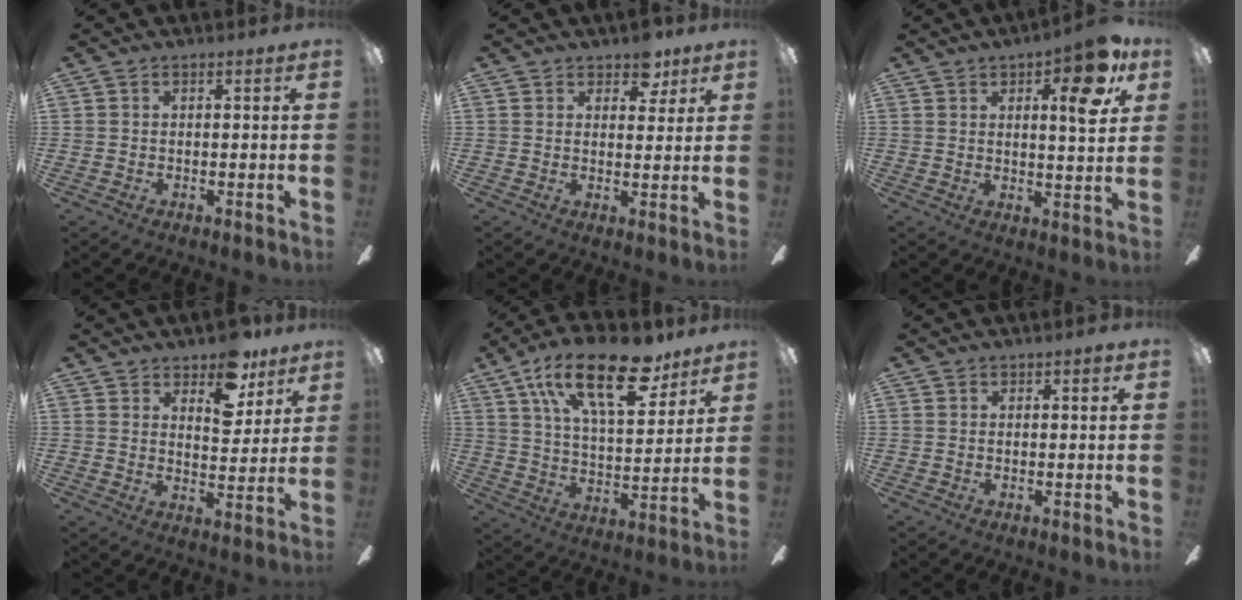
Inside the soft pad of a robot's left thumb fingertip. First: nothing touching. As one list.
[{"total": 5.9, "force": [4.3, 3.3, 2.2], "torque": [-0.014, -0.016, 0.074]}, {"total": 10.7, "force": [5.6, 3.4, 8.5], "torque": [-0.108, -0.021, 0.085]}, {"total": 11.3, "force": [7.9, 6.0, 5.4], "torque": [-0.076, -0.040, 0.143]}, {"total": 23.6, "force": [14.1, 10.3, 16.0], "torque": [-0.261, -0.060, 0.237]}, {"total": 1.0, "force": [0.7, 0.5, 0.4], "torque": [-0.002, 0.000, 0.011]}]